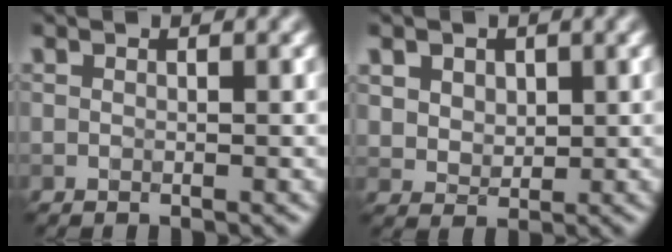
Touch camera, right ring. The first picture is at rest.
{"total": 3.7, "force": [1.8, 2.7, 1.8], "torque": [-0.052, 0.004, 0.038]}